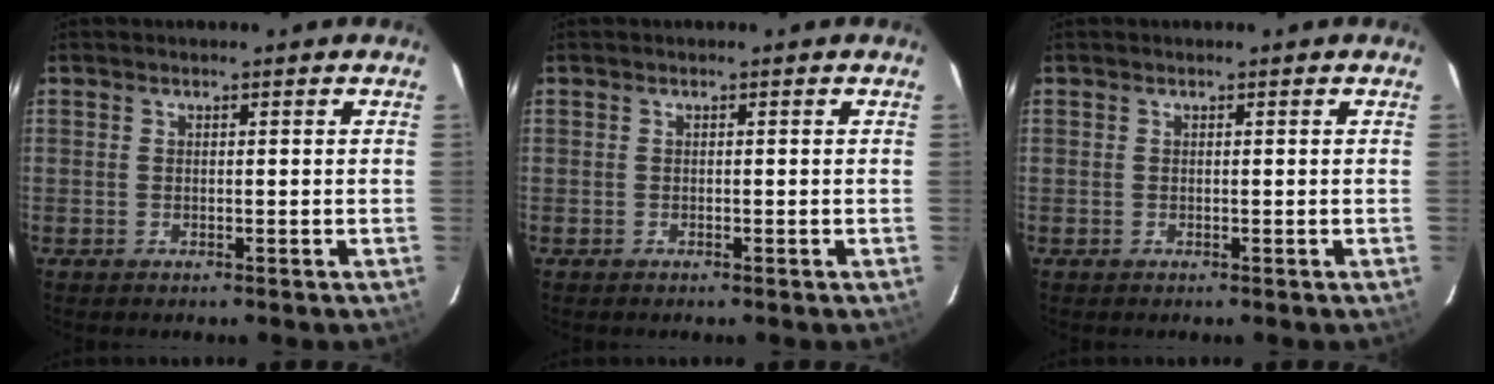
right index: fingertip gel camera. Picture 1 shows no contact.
{"total": 0.0}
{"total": 0.0}